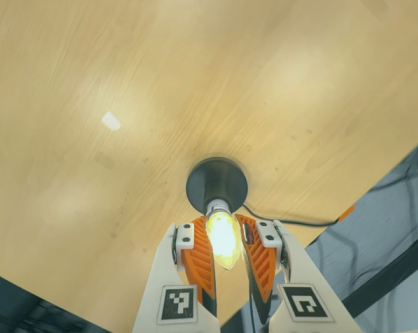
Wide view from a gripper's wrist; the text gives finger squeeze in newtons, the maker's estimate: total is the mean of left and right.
{"total": 29.4, "left": 32.5, "right": 26.3}